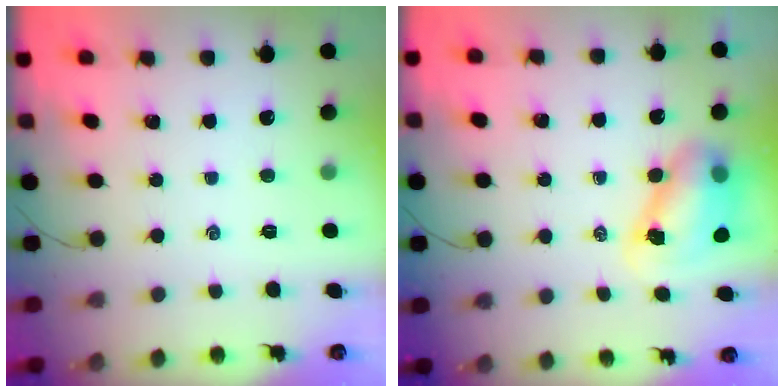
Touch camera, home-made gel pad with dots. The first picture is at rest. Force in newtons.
{"total": 9.5, "press": 9.3, "slide": 2.0}